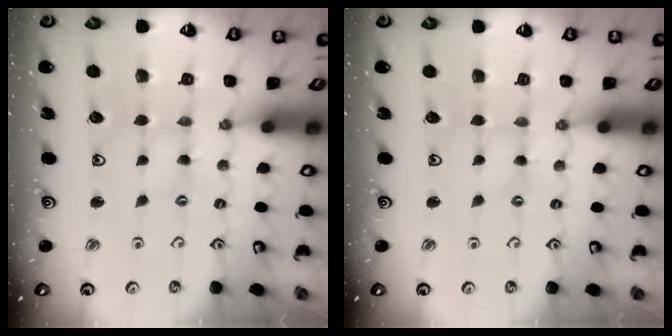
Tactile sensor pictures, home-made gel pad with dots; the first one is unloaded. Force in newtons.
{"total": 0.0}